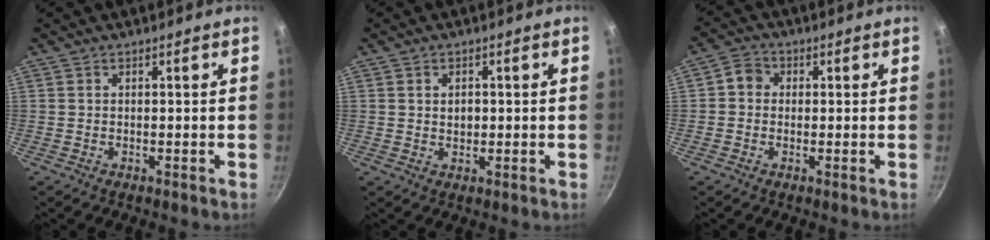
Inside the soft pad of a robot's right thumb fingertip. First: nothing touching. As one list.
[{"total": 2.4, "force": [0.3, 1.8, 1.5], "torque": [-0.015, 0.001, 0.006]}, {"total": 3.9, "force": [0.2, 3.5, 1.7], "torque": [-0.017, 0.007, -0.013]}]